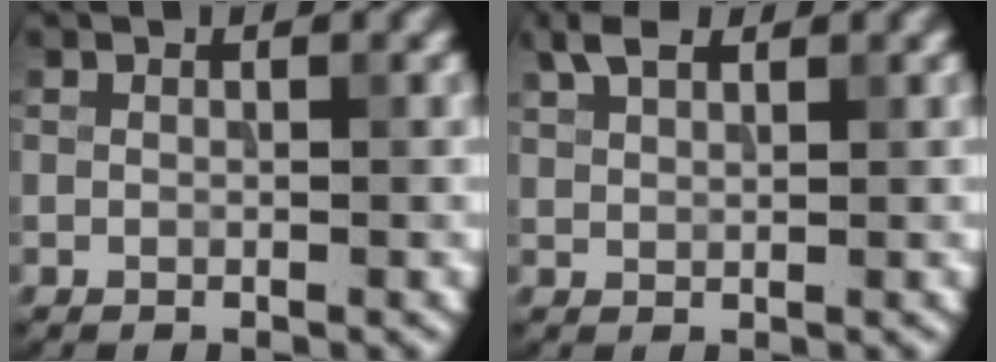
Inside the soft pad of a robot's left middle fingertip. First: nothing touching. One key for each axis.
{"total": 3.0, "fx": 2.1, "fy": 1.3, "fz": 1.7, "tx": -0.038, "ty": 0.011, "tz": 0.042}